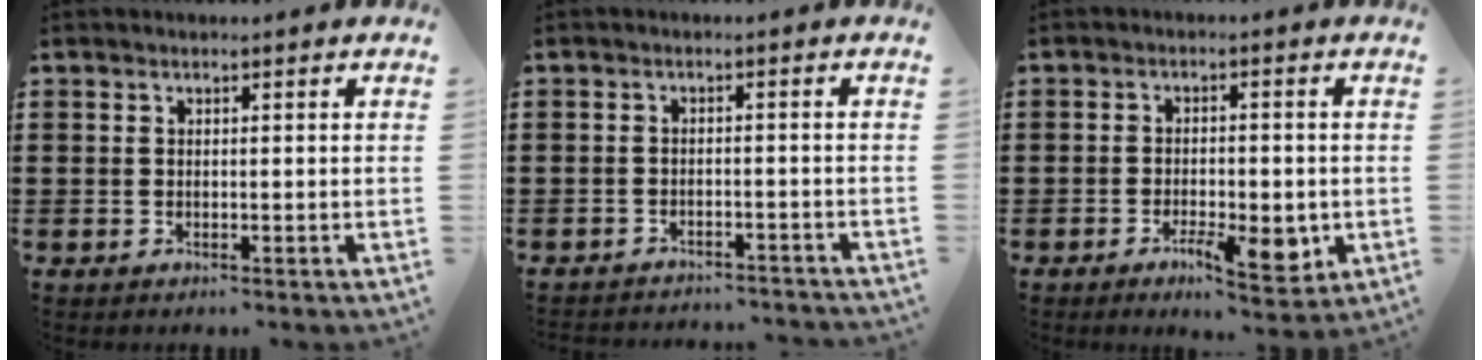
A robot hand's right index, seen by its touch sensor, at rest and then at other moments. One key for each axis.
{"total": 2.2, "fx": -2.2, "fy": 0.0, "fz": 0.1, "tx": -0.008, "ty": -0.001, "tz": -0.046}
{"total": 6.5, "fx": -2.7, "fy": 2.5, "fz": 5.3, "tx": -0.087, "ty": -0.006, "tz": -0.046}